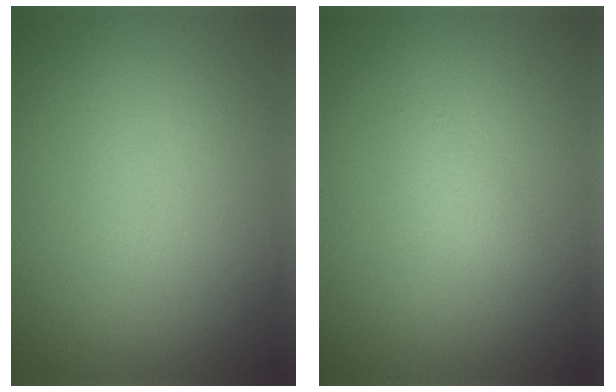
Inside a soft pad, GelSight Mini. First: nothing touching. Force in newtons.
{"total": 0.7, "press": 0.7, "slide": 0.0}